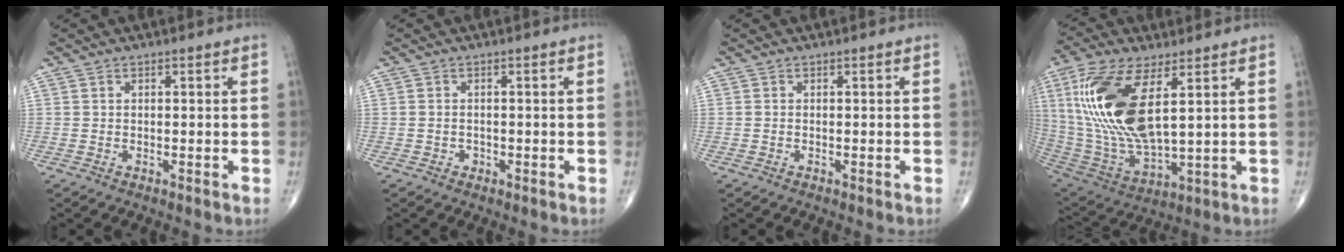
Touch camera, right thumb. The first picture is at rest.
{"total": 0.9, "force": [-0.4, 0.8, 0.2], "torque": [0.000, 0.004, -0.007]}
{"total": 0.0}
{"total": 21.1, "force": [5.8, 8.7, 18.4], "torque": [-0.396, -0.029, 0.118]}